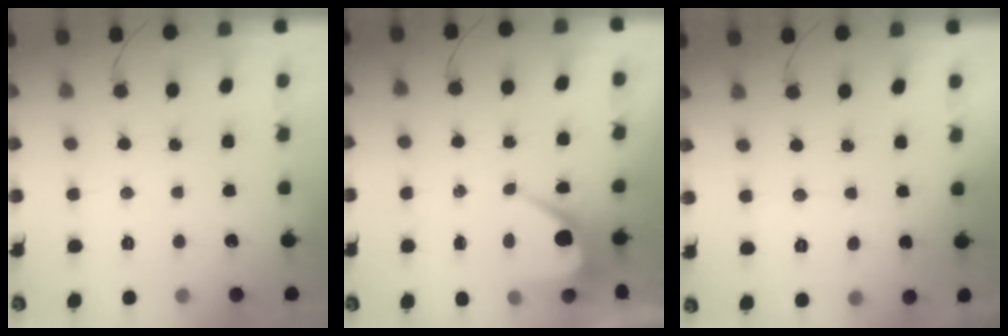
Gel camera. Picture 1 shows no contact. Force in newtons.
{"total": 6.8, "press": 6.8, "slide": 0.6}
{"total": 2.8, "press": 2.8, "slide": 0.2}